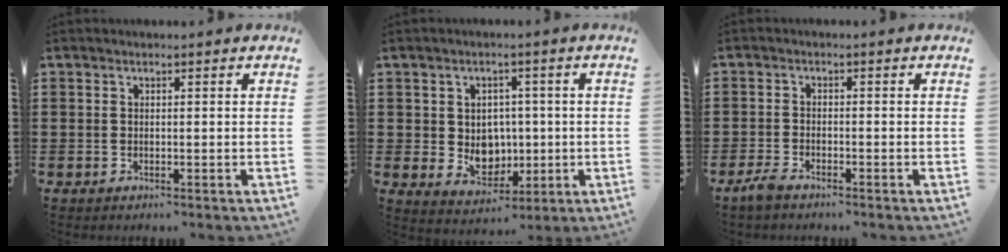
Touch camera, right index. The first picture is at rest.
{"total": 5.0, "force": [0.4, 4.6, 1.9], "torque": [-0.029, -0.001, 0.005]}
{"total": 1.9, "force": [-1.7, 0.4, 0.9], "torque": [-0.023, 0.000, -0.034]}